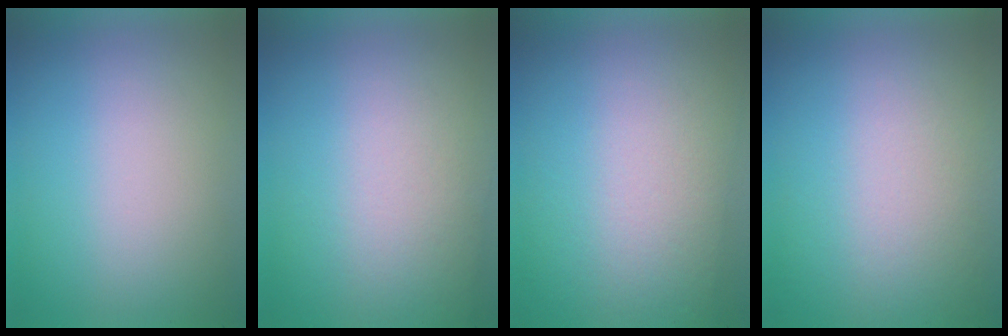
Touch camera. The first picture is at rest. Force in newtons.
{"total": 2.2}
{"total": 2.9}
{"total": 2.6}